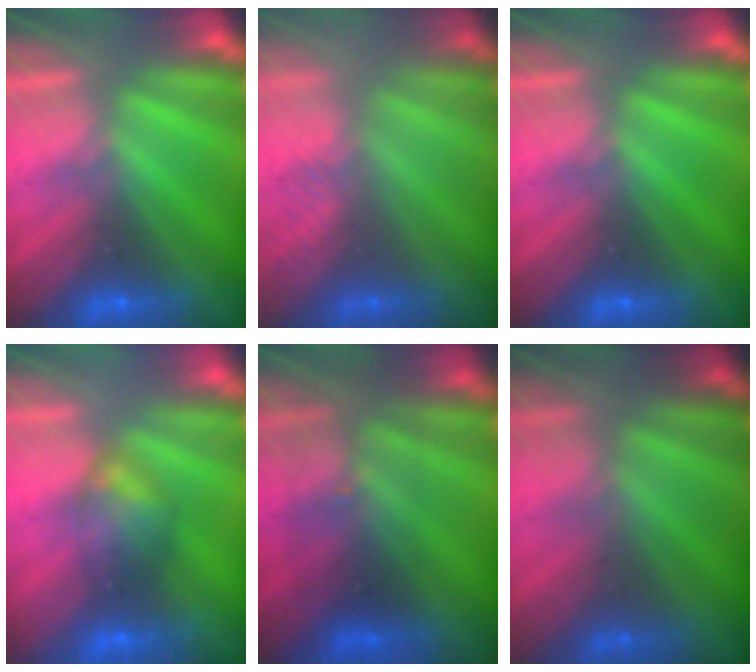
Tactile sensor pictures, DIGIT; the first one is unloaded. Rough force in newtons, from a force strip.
{"total": 2.8}
{"total": 0.0}
{"total": 2.9}
{"total": 2.8}
{"total": 1.0}